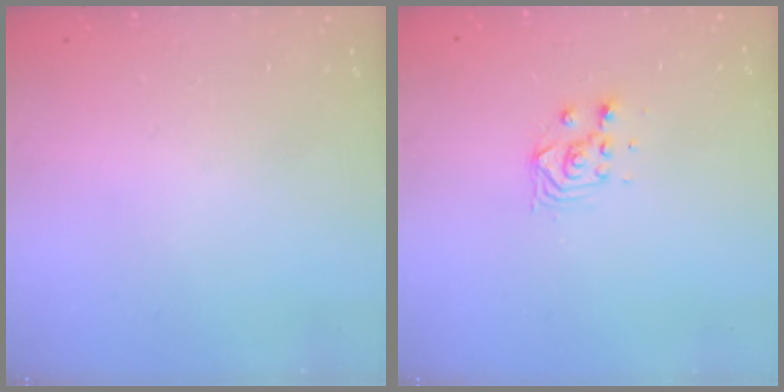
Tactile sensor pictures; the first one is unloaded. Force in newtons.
{"total": 3.5, "press": 3.5, "slide": 0.0}